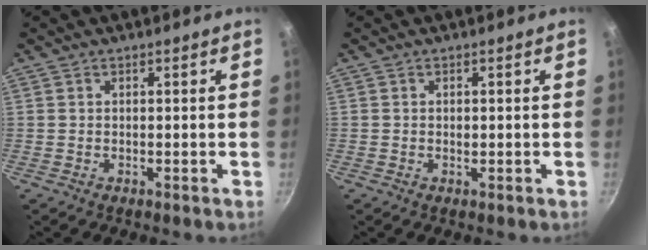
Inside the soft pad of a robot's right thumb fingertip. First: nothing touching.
{"total": 0.7, "force": [0.0, 0.5, 0.5], "torque": [-0.007, 0.002, 0.001]}